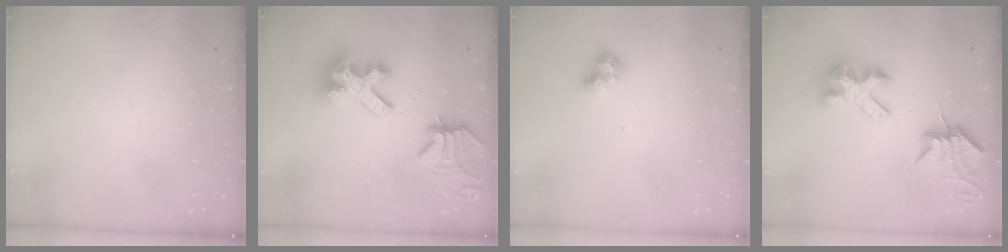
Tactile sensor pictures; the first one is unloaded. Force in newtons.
{"total": 11.6, "press": 11.5, "slide": 0.9}
{"total": 6.8, "press": 6.8, "slide": 0.6}
{"total": 8.8, "press": 8.8, "slide": 1.1}